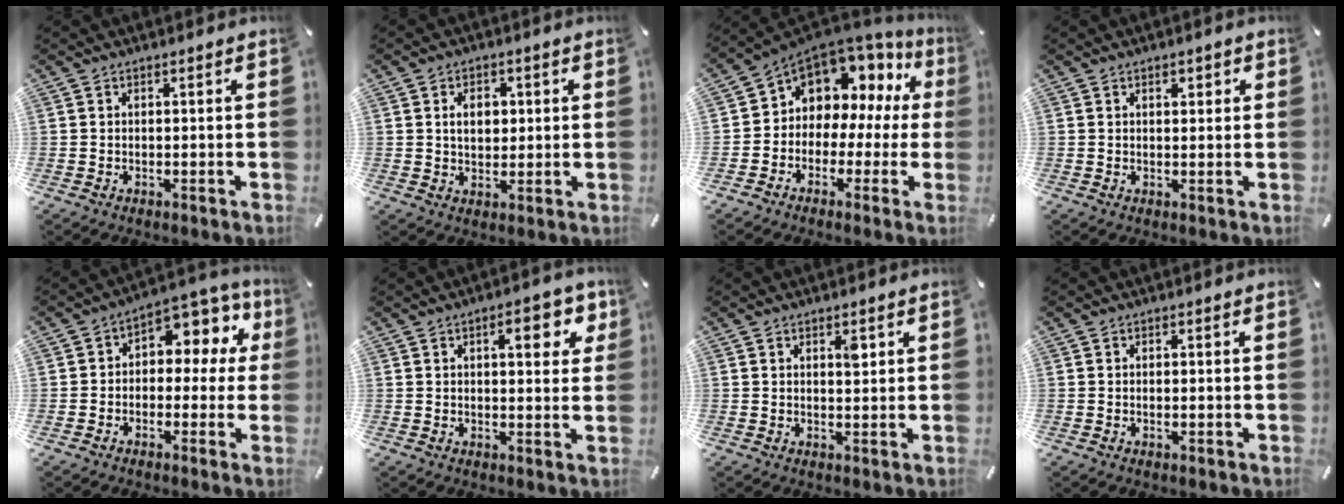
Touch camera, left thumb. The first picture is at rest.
{"total": 5.8, "force": [1.0, 4.4, 3.6], "torque": [-0.055, 0.000, 0.011]}
{"total": 8.3, "force": [4.6, 6.6, 2.0], "torque": [-0.044, -0.053, 0.085]}
{"total": 1.7, "force": [0.7, 1.0, 1.2], "torque": [-0.018, 0.002, 0.008]}
{"total": 7.7, "force": [2.0, 5.5, 4.9], "torque": [-0.072, -0.016, 0.034]}
{"total": 8.5, "force": [3.6, 3.5, 6.9], "torque": [-0.083, -0.009, 0.050]}
{"total": 2.3, "force": [1.1, 1.0, 1.8], "torque": [-0.014, -0.008, 0.013]}
{"total": 0.5, "force": [-0.1, 0.2, 0.5], "torque": [-0.010, -0.002, -0.001]}